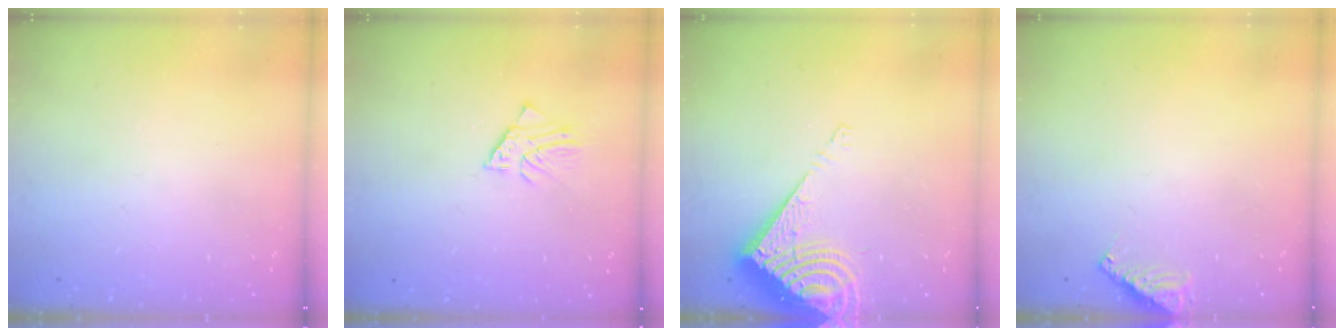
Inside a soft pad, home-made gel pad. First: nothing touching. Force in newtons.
{"total": 2.6, "press": 2.6, "slide": 0.2}
{"total": 11.7, "press": 11.6, "slide": 1.5}
{"total": 5.9, "press": 5.9, "slide": 0.6}